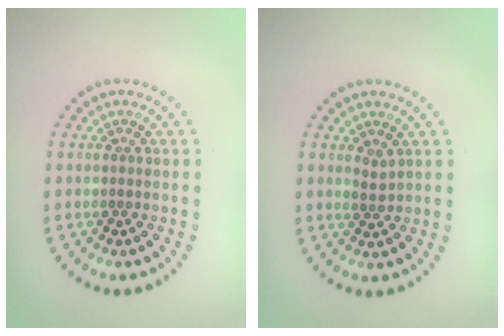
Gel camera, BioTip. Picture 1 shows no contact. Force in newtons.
{"total": 1.1, "press": 0.9, "slide": 0.5}